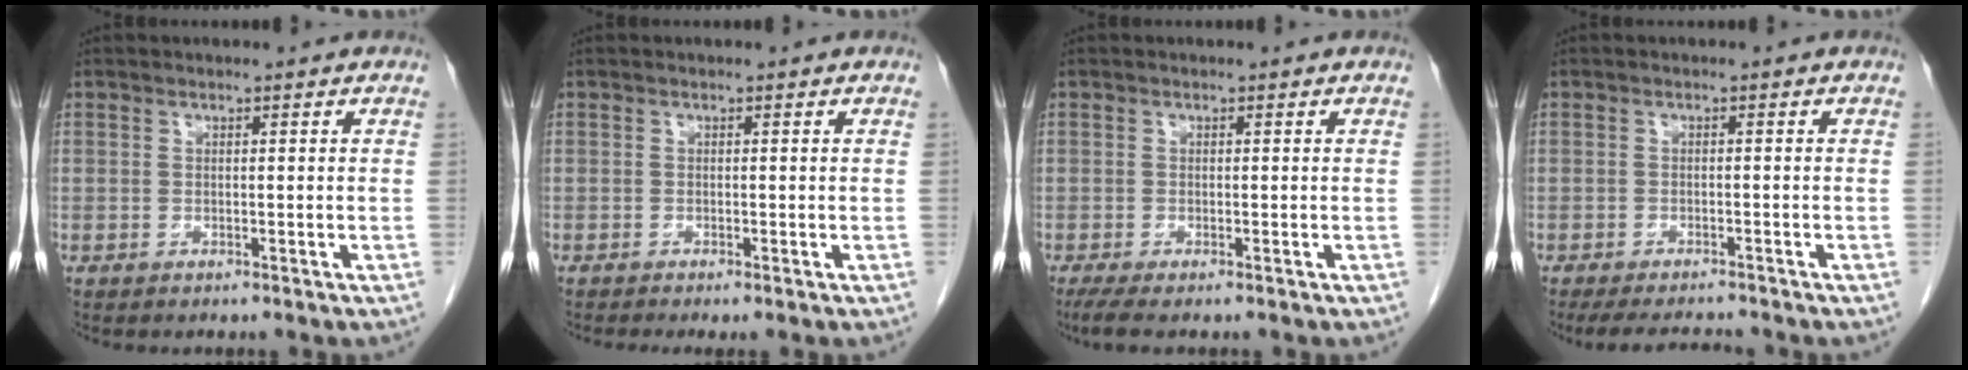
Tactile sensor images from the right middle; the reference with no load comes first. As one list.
[{"total": 1.2, "force": [-0.9, -0.1, 0.8], "torque": [-0.013, -0.003, -0.015]}, {"total": 2.4, "force": [-1.6, 0.3, 1.7], "torque": [-0.036, -0.009, -0.033]}, {"total": 5.9, "force": [-5.5, 0.8, 2.1], "torque": [-0.030, -0.013, -0.085]}]